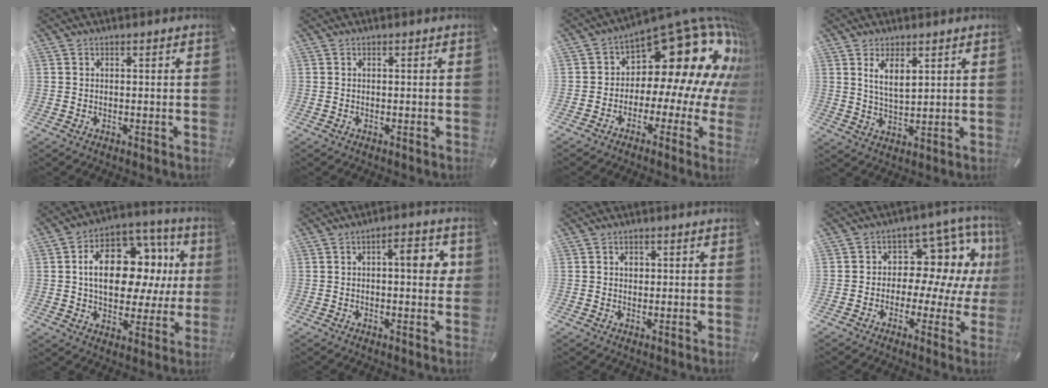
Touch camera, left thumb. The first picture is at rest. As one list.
[{"total": 0.0}, {"total": 20.5, "force": [9.6, 10.6, 14.7], "torque": [-0.218, -0.086, 0.162]}, {"total": 6.2, "force": [3.0, 2.3, 4.9], "torque": [-0.104, -0.005, 0.050]}, {"total": 20.0, "force": [4.1, 12.7, 14.9], "torque": [-0.242, -0.013, 0.070]}, {"total": 7.2, "force": [0.9, 2.7, 6.6], "torque": [-0.094, 0.002, 0.008]}, {"total": 1.6, "force": [0.2, 1.4, 0.8], "torque": [-0.010, 0.002, 0.000]}, {"total": 11.2, "force": [3.3, 8.2, 6.9], "torque": [-0.099, -0.031, 0.063]}]